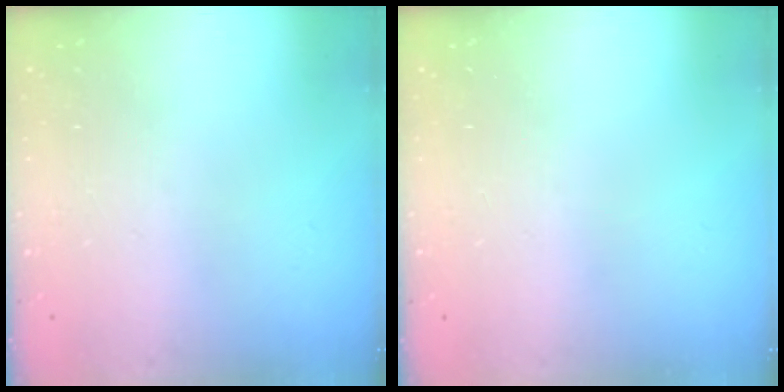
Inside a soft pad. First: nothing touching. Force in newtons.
{"total": 0.0}